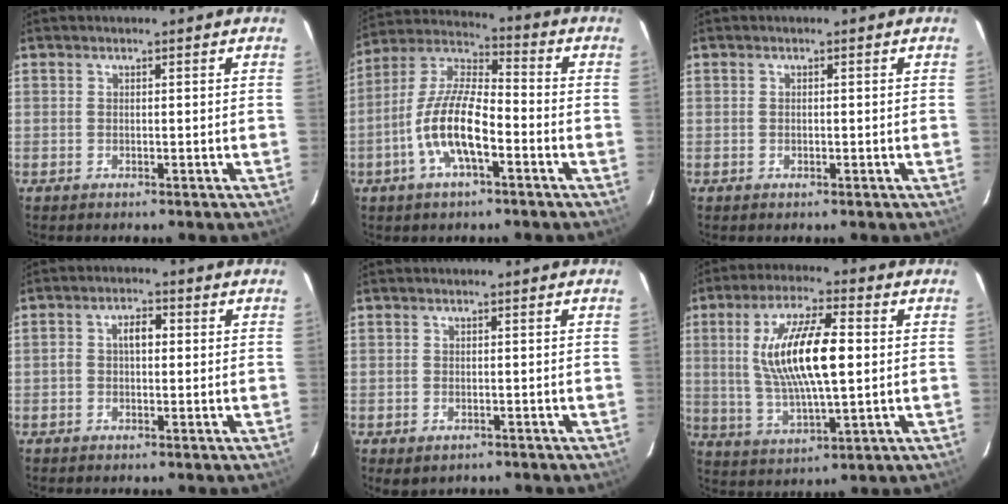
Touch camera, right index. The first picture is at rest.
{"total": 13.4, "force": [-4.9, 4.5, 11.6], "torque": [-0.240, 0.000, -0.095]}
{"total": 0.6, "force": [-0.2, 0.5, 0.3], "torque": [-0.004, 0.000, -0.003]}
{"total": 3.7, "force": [0.1, 2.4, 2.8], "torque": [-0.050, 0.014, 0.002]}
{"total": 2.4, "force": [-1.1, 1.8, 1.0], "torque": [-0.019, -0.007, -0.013]}
{"total": 15.8, "force": [1.8, 4.9, 14.9], "torque": [-0.283, 0.003, 0.042]}